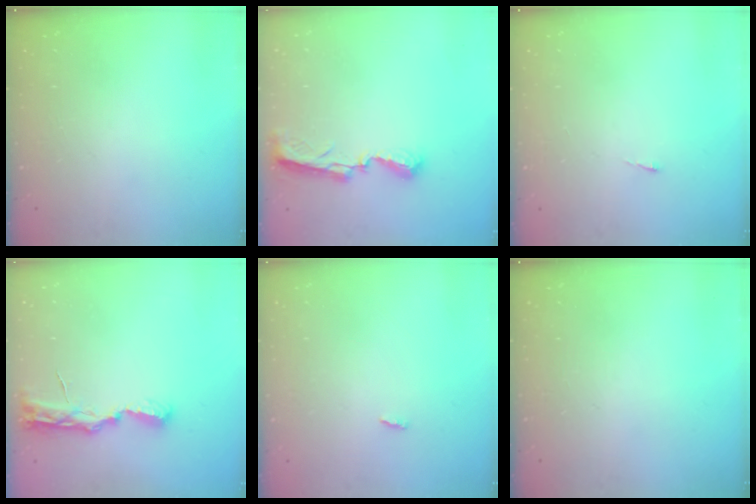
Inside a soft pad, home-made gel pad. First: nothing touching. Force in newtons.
{"total": 8.9, "press": 8.9, "slide": 0.2}
{"total": 2.7, "press": 2.7, "slide": 0.4}
{"total": 7.6, "press": 7.6, "slide": 0.9}
{"total": 1.9, "press": 1.9, "slide": 0.2}
{"total": 0.0}